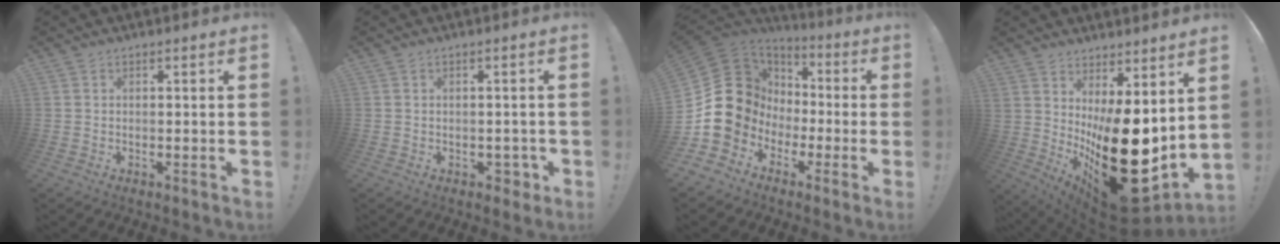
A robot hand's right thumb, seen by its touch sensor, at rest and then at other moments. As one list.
[{"total": 3.3, "force": [-0.7, 2.7, 1.9], "torque": [-0.018, 0.006, -0.010]}, {"total": 17.0, "force": [-1.6, 15.6, 6.6], "torque": [-0.108, 0.007, 0.012]}, {"total": 21.7, "force": [-3.7, 10.6, 18.5], "torque": [-0.267, -0.010, -0.031]}]